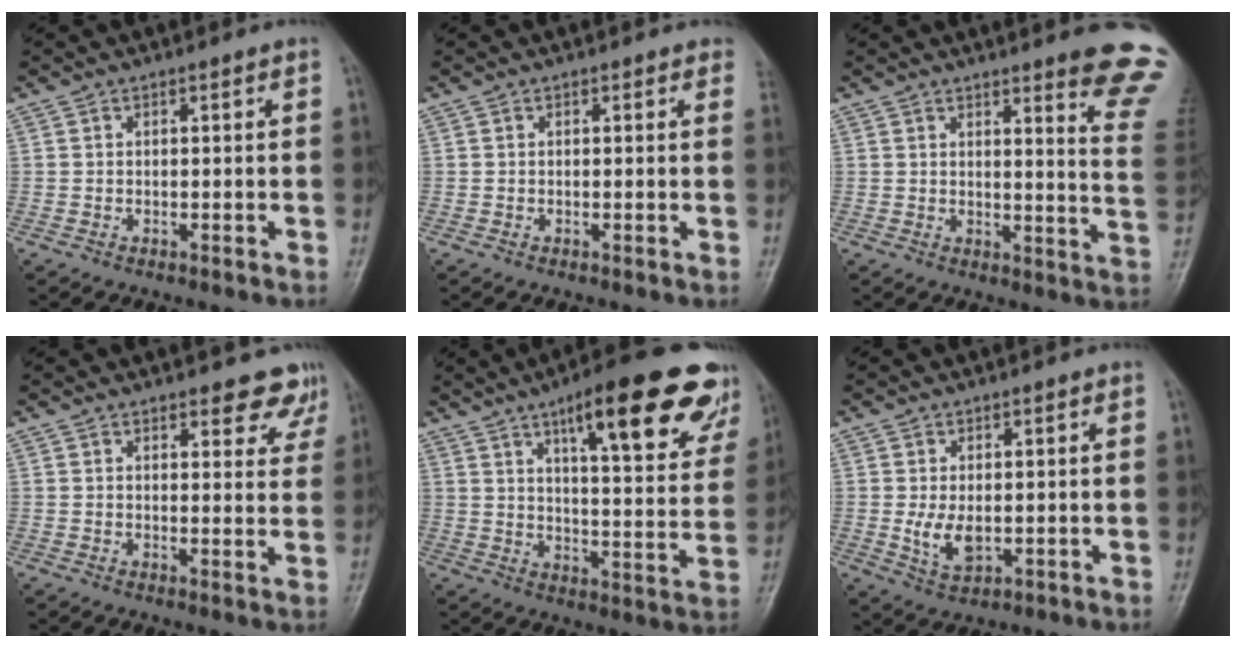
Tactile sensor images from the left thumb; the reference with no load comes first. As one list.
[{"total": 1.3, "force": [1.0, 0.6, 0.5], "torque": [0.008, -0.001, 0.000]}, {"total": 13.4, "force": [10.3, 1.2, 8.4], "torque": [-0.072, -0.085, 0.107]}, {"total": 6.4, "force": [5.1, 2.7, 2.8], "torque": [0.006, -0.027, 0.051]}, {"total": 22.8, "force": [13.0, 6.0, 17.8], "torque": [-0.212, -0.037, 0.181]}, {"total": 5.1, "force": [-0.2, 2.9, 4.2], "torque": [-0.073, -0.013, 0.006]}]